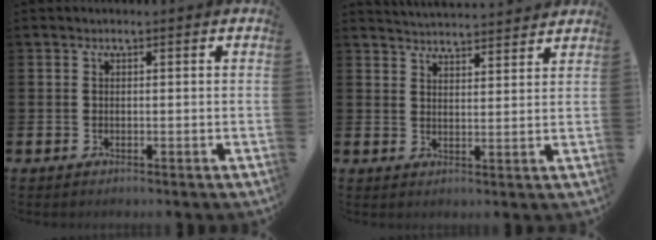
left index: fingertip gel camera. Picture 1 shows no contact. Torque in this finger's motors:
{"motor_torque": [0.90, -1.24, 0.21, 0.08]}